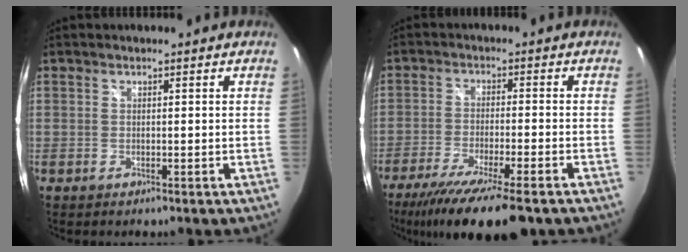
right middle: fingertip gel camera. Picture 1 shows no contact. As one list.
[{"total": 15.7, "force": [-11.9, 2.0, 10.0], "torque": [-0.196, -0.055, -0.193]}]